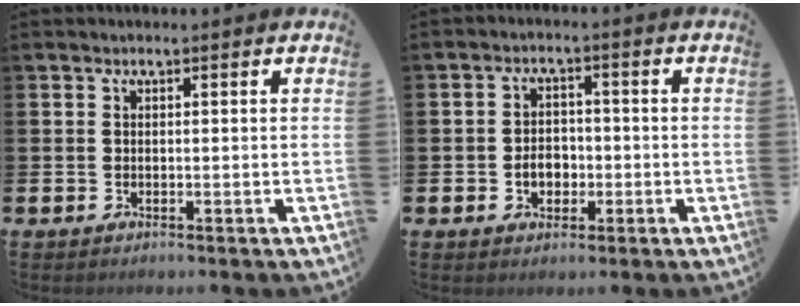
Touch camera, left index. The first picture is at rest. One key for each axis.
{"total": 3.4, "fx": -1.2, "fy": 2.5, "fz": 2.0, "tx": -0.021, "ty": -0.004, "tz": -0.028}